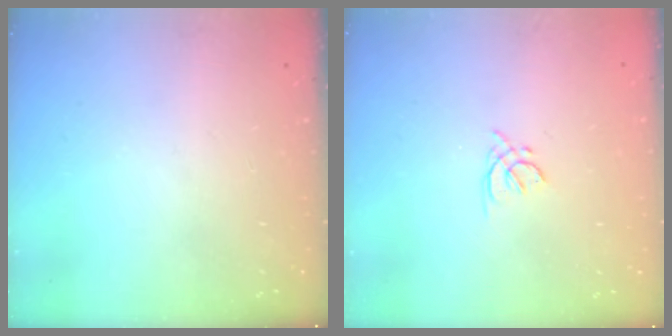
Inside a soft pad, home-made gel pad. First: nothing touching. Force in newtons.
{"total": 1.8, "press": 1.7, "slide": 0.5}